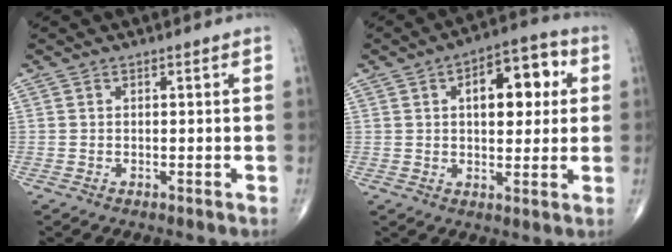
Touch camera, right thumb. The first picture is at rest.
{"total": 12.2, "force": [3.0, 6.4, 9.9], "torque": [-0.105, 0.013, 0.038]}